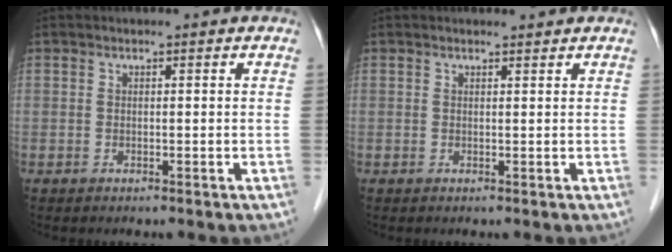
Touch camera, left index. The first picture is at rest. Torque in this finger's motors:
{"motor_torque": [0.34, -0.17, 0.03, 0.01]}